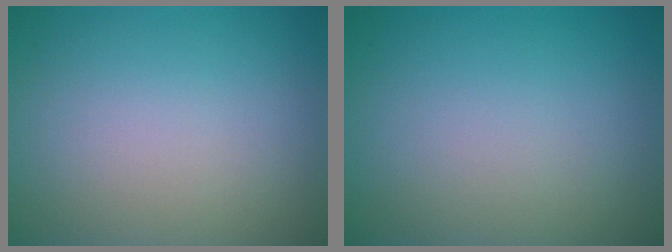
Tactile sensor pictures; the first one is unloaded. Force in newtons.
{"total": 0.0}